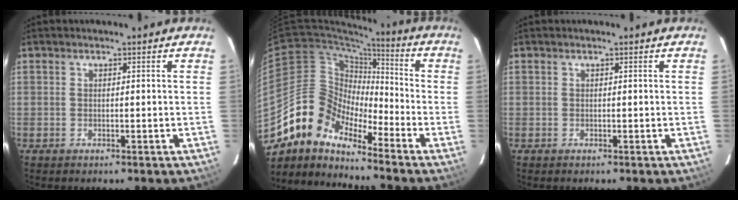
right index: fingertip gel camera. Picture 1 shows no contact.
{"total": 11.9, "force": [-9.7, 5.5, 4.3], "torque": [-0.068, 0.023, -0.204]}
{"total": 0.0}